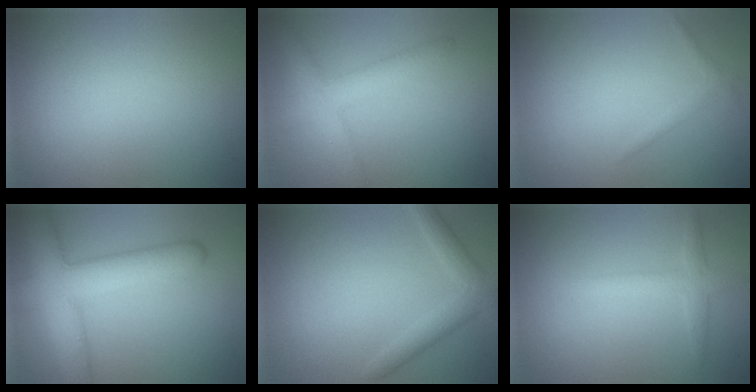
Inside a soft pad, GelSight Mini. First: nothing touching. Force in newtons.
{"total": 3.5, "press": 3.5, "slide": 0.2}
{"total": 0.9, "press": 0.9, "slide": 0.1}
{"total": 7.7, "press": 7.7, "slide": 0.5}
{"total": 2.8, "press": 2.8, "slide": 0.1}
{"total": 1.9, "press": 1.9, "slide": 0.0}